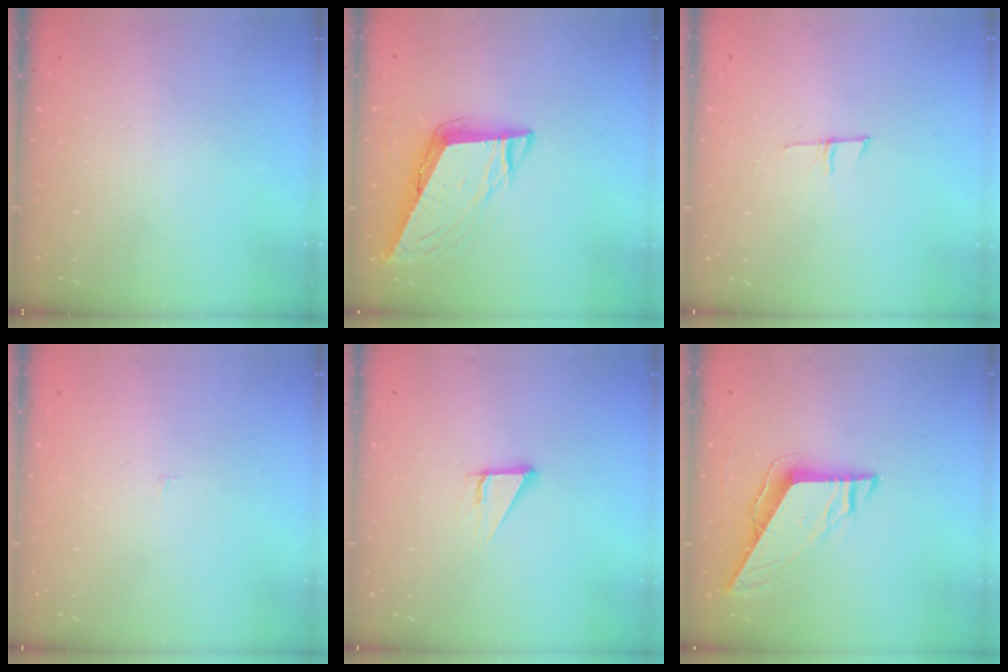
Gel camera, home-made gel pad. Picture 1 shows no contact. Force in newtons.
{"total": 9.6, "press": 9.4, "slide": 2.1}
{"total": 4.7, "press": 4.7, "slide": 0.3}
{"total": 1.6, "press": 1.6, "slide": 0.1}
{"total": 3.4, "press": 3.4, "slide": 0.3}
{"total": 8.1, "press": 8.1, "slide": 0.3}